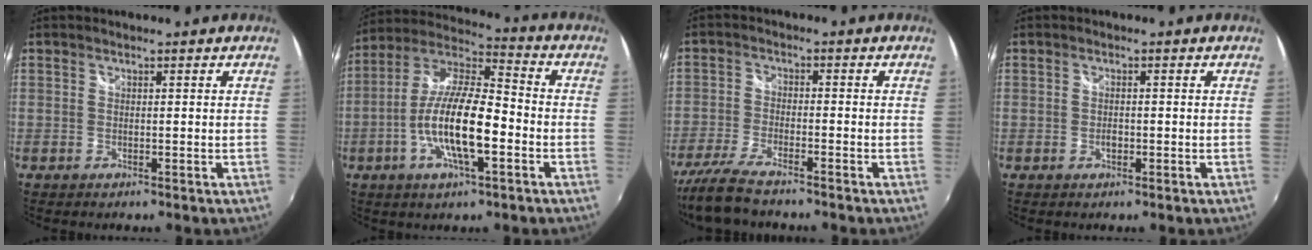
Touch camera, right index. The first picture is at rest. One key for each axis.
{"total": 15.3, "fx": -4.5, "fy": 4.2, "fz": 14.0, "tx": -0.274, "ty": -0.004, "tz": -0.089}
{"total": 9.6, "fx": -8.0, "fy": 2.0, "fz": 5.0, "tx": -0.125, "ty": -0.023, "tz": -0.155}
{"total": 1.2, "fx": -0.4, "fy": 0.8, "fz": 0.8, "tx": -0.015, "ty": 0.001, "tz": -0.009}